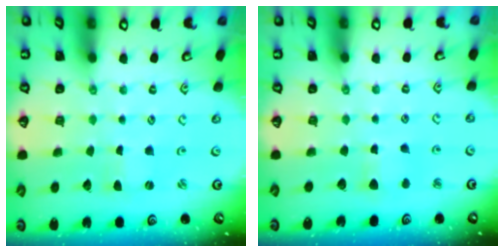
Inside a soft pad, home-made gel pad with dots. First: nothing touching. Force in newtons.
{"total": 4.1, "press": 4.1, "slide": 0.8}